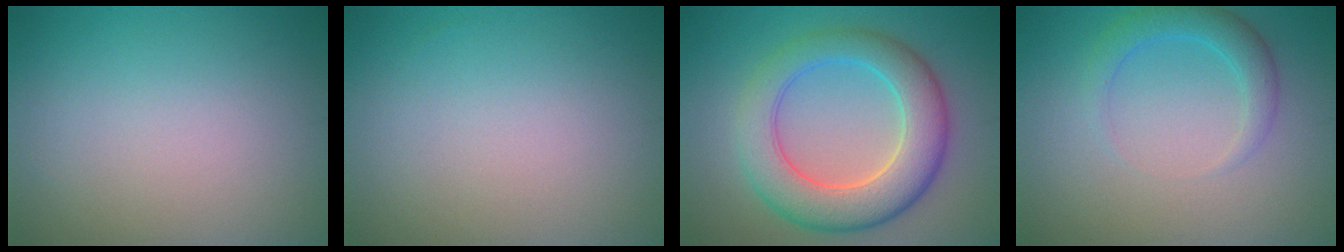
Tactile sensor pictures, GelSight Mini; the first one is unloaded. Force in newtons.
{"total": 0.0}
{"total": 7.7, "press": 7.7, "slide": 0.3}
{"total": 2.6, "press": 2.6, "slide": 0.2}